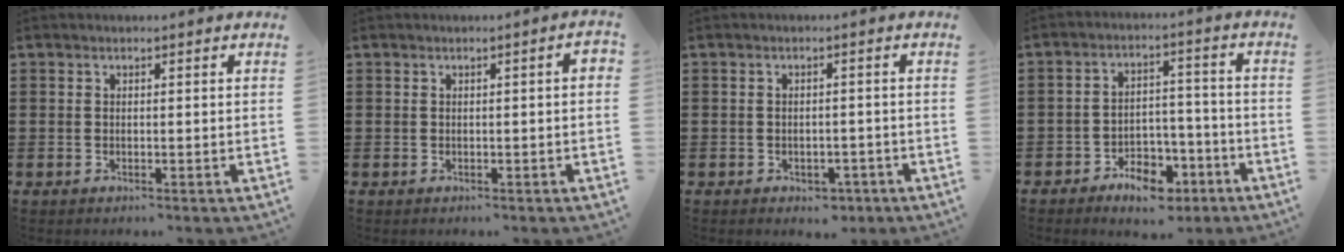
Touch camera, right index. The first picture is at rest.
{"total": 0.8, "force": [-0.2, 0.1, 0.8], "torque": [-0.012, -0.003, -0.003]}
{"total": 1.7, "force": [-1.3, 1.0, 0.4], "torque": [-0.013, 0.000, -0.028]}
{"total": 6.4, "force": [-4.5, 3.4, 3.1], "torque": [-0.055, 0.020, -0.082]}